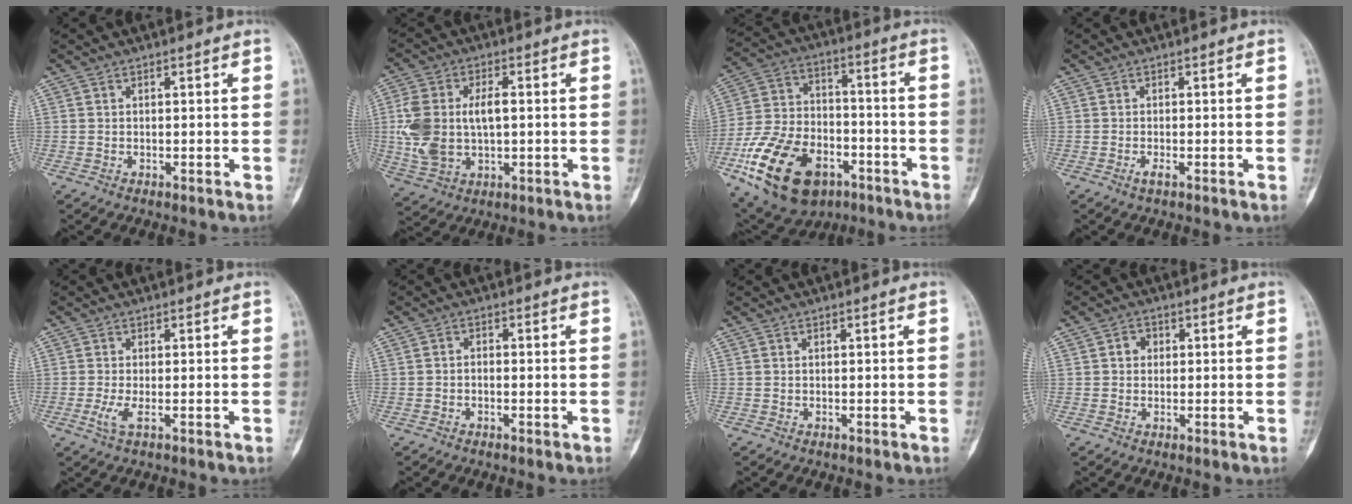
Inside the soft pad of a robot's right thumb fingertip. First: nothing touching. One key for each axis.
{"total": 12.4, "fx": 0.2, "fy": 7.0, "fz": 10.2, "tx": -0.215, "ty": 0.012, "tz": 0.012}
{"total": 22.2, "fx": -9.9, "fy": 13.8, "fz": 14.3, "tx": -0.265, "ty": 0.046, "tz": -0.161}
{"total": 1.1, "fx": -0.6, "fy": 0.2, "fz": 0.9, "tx": -0.021, "ty": -0.002, "tz": -0.013}
{"total": 2.4, "fx": -0.7, "fy": 0.5, "fz": 2.2, "tx": -0.064, "ty": -0.009, "tz": -0.016}
{"total": 1.2, "fx": -0.5, "fy": 0.9, "fz": 0.6, "tx": -0.003, "ty": 0.005, "tz": -0.013}
{"total": 0.0}
{"total": 2.4, "fx": 0.4, "fy": 2.1, "fz": 1.0, "tx": -0.002, "ty": 0.005, "tz": 0.002}